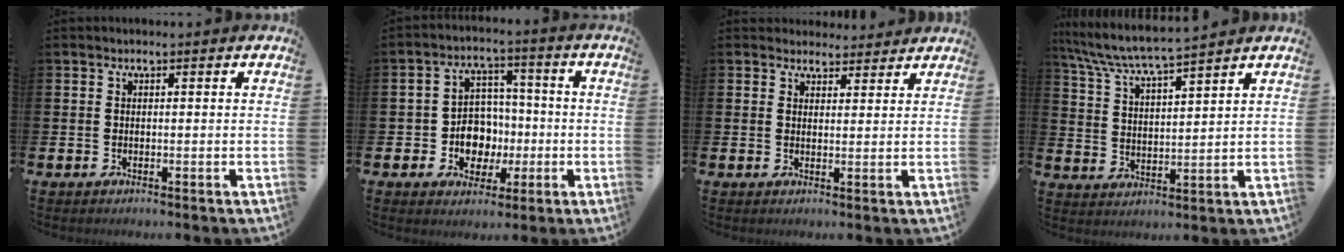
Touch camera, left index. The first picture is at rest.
{"total": 6.7, "force": [-1.0, 6.1, 2.6], "torque": [-0.046, 0.008, -0.021]}
{"total": 3.3, "force": [3.1, 1.2, -0.3], "torque": [0.012, -0.016, 0.054]}
{"total": 6.2, "force": [5.9, -0.1, 1.7], "torque": [-0.056, -0.040, 0.101]}